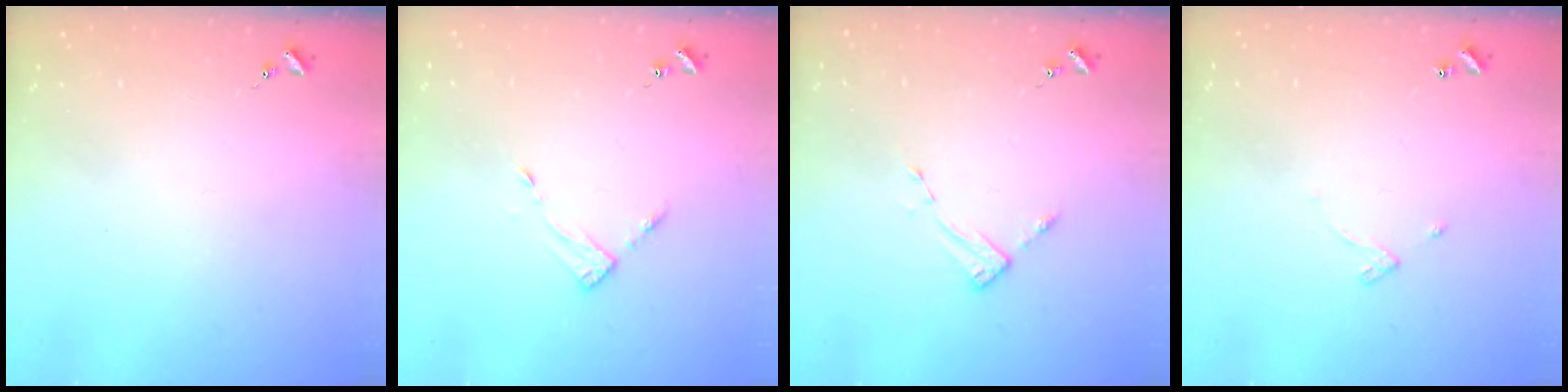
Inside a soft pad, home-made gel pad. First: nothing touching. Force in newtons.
{"total": 3.5, "press": 3.5, "slide": 0.4}
{"total": 2.7, "press": 2.7, "slide": 0.4}
{"total": 3.2, "press": 3.2, "slide": 0.4}